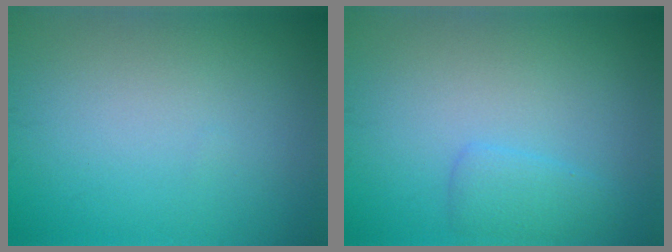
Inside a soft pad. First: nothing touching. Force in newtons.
{"total": 1.9, "press": 1.9, "slide": 0.2}